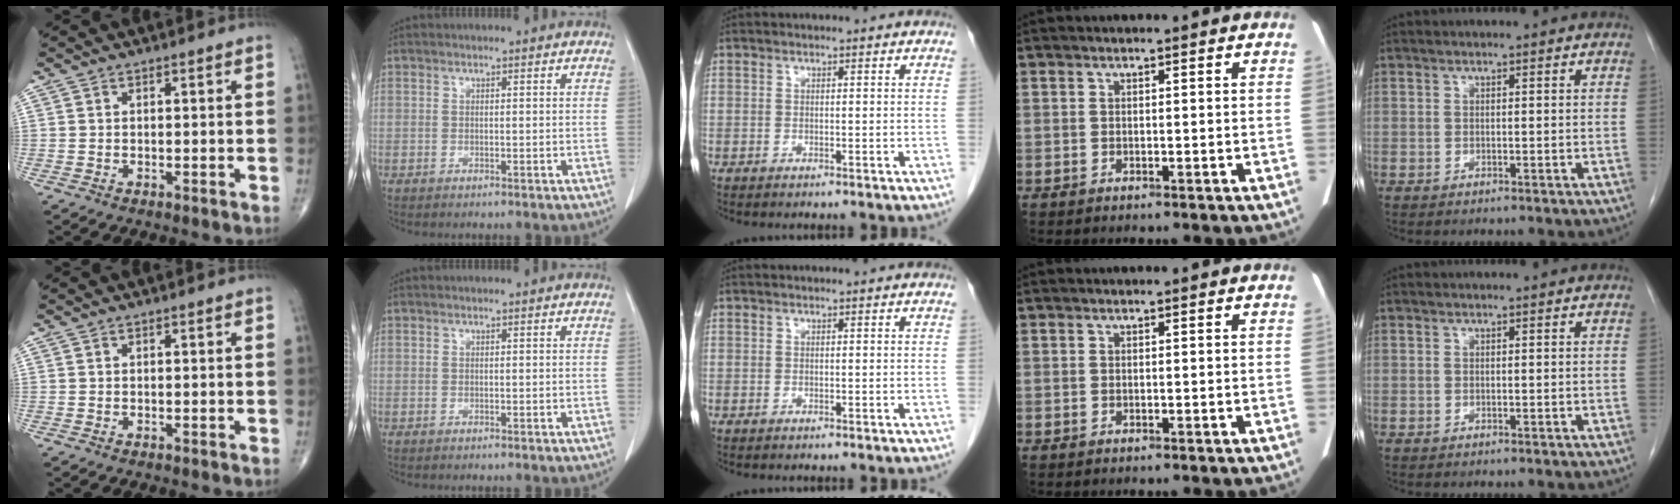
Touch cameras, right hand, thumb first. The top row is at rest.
{}